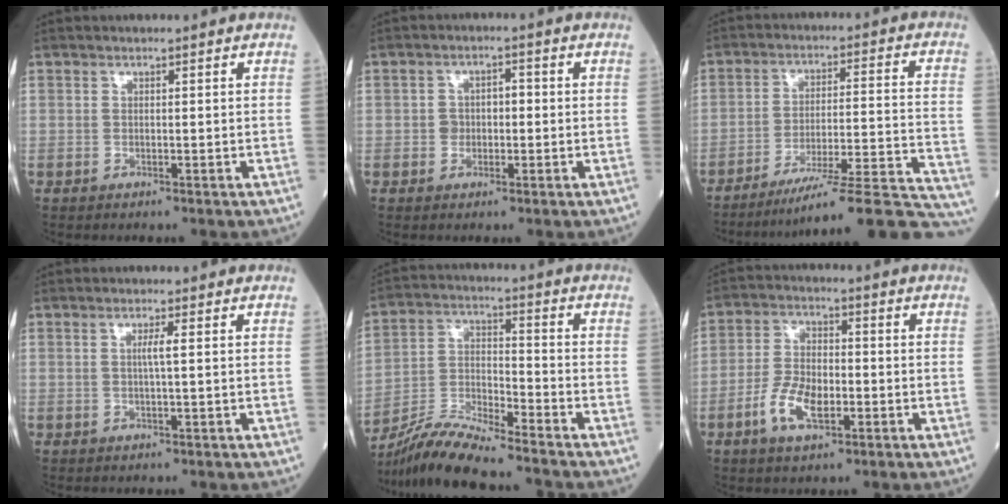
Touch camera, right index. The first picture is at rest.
{"total": 2.9, "force": [-0.4, 2.3, 1.7], "torque": [-0.027, 0.016, -0.009]}
{"total": 23.7, "force": [-21.9, -0.3, 9.1], "torque": [-0.052, 0.009, -0.297]}
{"total": 1.6, "force": [0.2, -0.3, 1.6], "torque": [-0.030, 0.001, 0.001]}
{"total": 11.0, "force": [-10.1, 0.2, 4.3], "torque": [-0.084, -0.007, -0.191]}
{"total": 7.5, "force": [-2.8, 3.5, 6.0], "torque": [-0.125, 0.005, -0.054]}